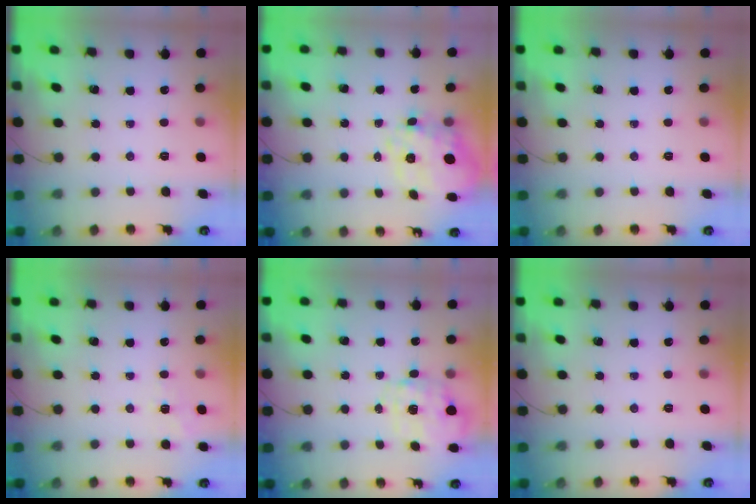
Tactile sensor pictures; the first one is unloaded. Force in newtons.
{"total": 12.1, "press": 11.7, "slide": 3.1}
{"total": 0.0}
{"total": 5.6, "press": 5.3, "slide": 1.8}
{"total": 2.8, "press": 2.7, "slide": 0.9}
{"total": 0.0}